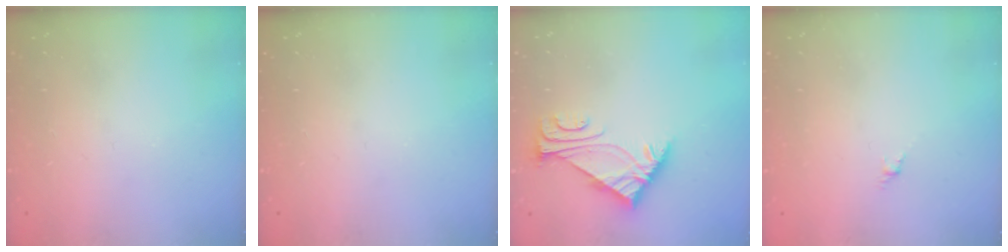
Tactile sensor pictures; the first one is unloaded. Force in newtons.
{"total": 0.0}
{"total": 5.7, "press": 5.6, "slide": 1.1}
{"total": 1.1, "press": 1.0, "slide": 0.5}